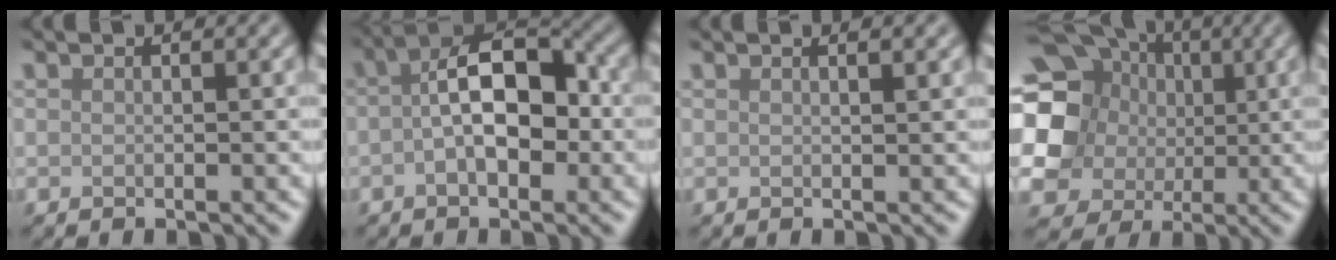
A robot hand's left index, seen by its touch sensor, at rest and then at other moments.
{"total": 7.4, "force": [0.0, 3.8, 6.4], "torque": [-0.104, 0.017, -0.012]}
{"total": 1.3, "force": [0.7, 0.4, 1.0], "torque": [-0.008, 0.004, 0.007]}
{"total": 15.3, "force": [3.2, 13.8, 5.8], "torque": [-0.171, 0.036, 0.022]}